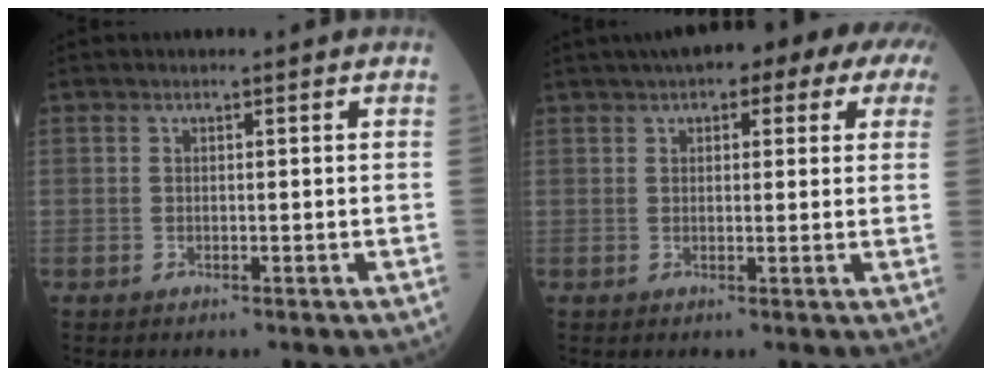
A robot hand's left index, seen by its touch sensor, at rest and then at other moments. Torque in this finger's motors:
{"motor_torque": [1.06, -1.08, 1.05, 0.14]}